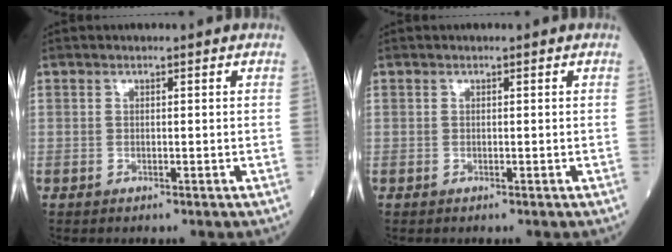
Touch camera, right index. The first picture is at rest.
{"total": 0.0}